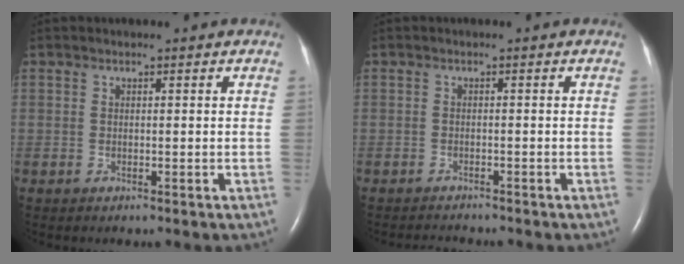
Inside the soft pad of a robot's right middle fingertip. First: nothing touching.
{"total": 3.0, "force": [-2.9, 0.2, 0.5], "torque": [-0.008, -0.011, -0.041]}